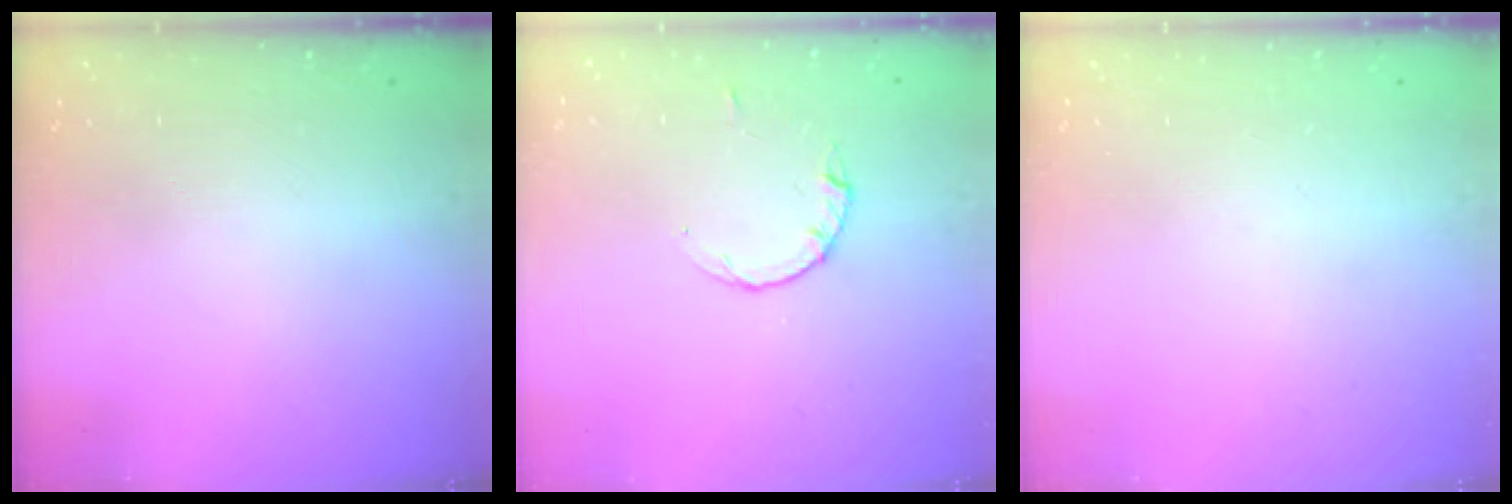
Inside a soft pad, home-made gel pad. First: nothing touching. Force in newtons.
{"total": 2.8, "press": 2.8, "slide": 0.4}
{"total": 0.0}